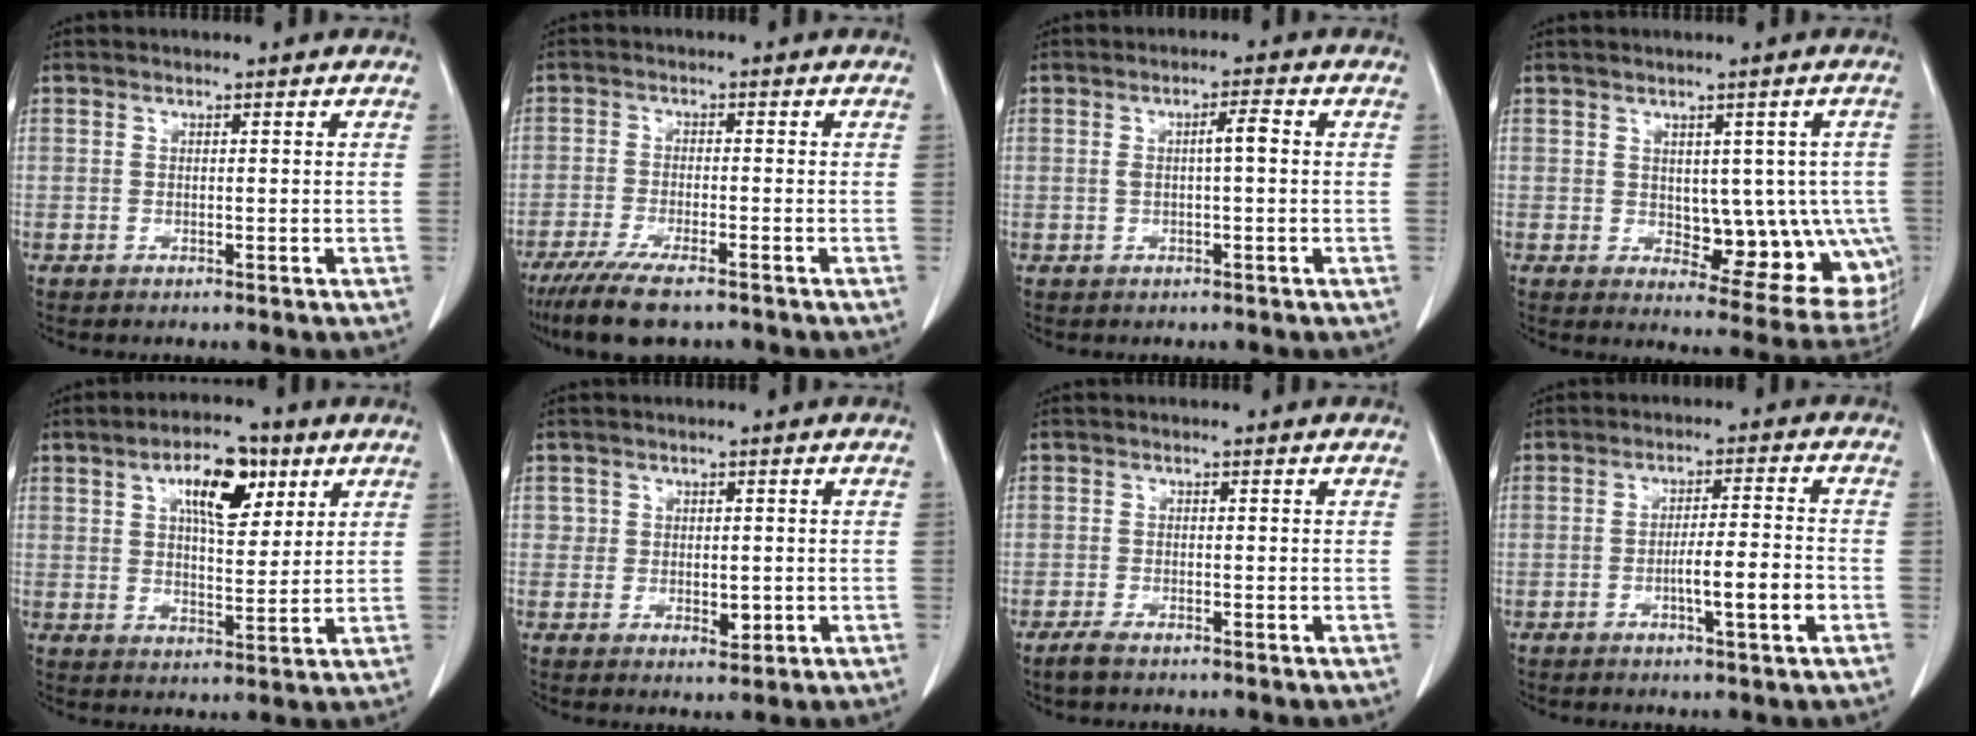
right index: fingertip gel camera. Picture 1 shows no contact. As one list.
[{"total": 9.0, "force": [-6.8, 1.6, 5.7], "torque": [-0.096, -0.021, -0.108]}, {"total": 2.9, "force": [0.2, 0.3, 2.9], "torque": [-0.052, 0.006, 0.003]}, {"total": 11.6, "force": [-0.8, 6.5, 9.6], "torque": [-0.092, 0.006, 0.006]}, {"total": 9.4, "force": [4.4, 3.8, 7.4], "torque": [-0.121, 0.013, 0.072]}, {"total": 2.9, "force": [-0.1, 2.3, 1.8], "torque": [-0.017, 0.000, 0.001]}, {"total": 1.9, "force": [-1.4, 0.5, 1.1], "torque": [-0.030, -0.003, -0.024]}, {"total": 6.2, "force": [-2.2, 0.1, 5.8], "torque": [-0.094, -0.001, -0.035]}]